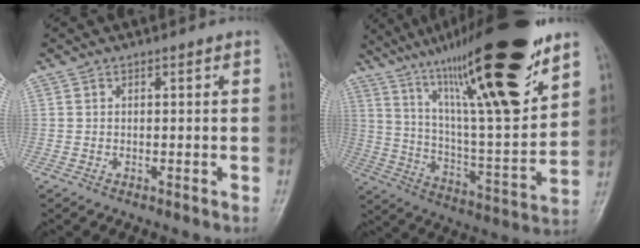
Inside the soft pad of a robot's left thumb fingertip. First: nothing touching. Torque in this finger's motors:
{"motor_torque": [3.04, 1.98, 1.79, -0.98, 0.39]}